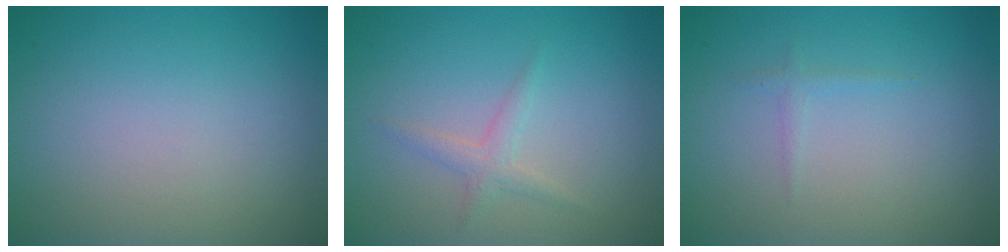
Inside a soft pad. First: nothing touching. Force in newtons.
{"total": 1.5, "press": 1.5, "slide": 0.0}
{"total": 0.6, "press": 0.6, "slide": 0.0}